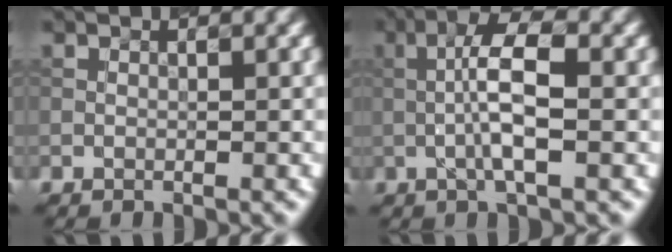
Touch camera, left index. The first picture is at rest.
{"total": 5.0, "force": [-0.5, 1.0, 4.9], "torque": [-0.094, 0.013, -0.018]}